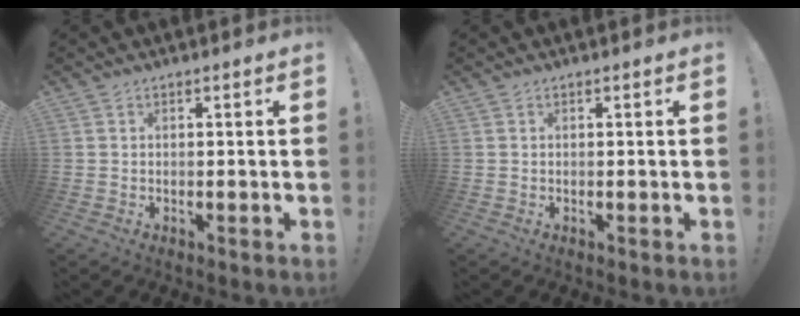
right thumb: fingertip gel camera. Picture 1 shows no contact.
{"total": 0.0}